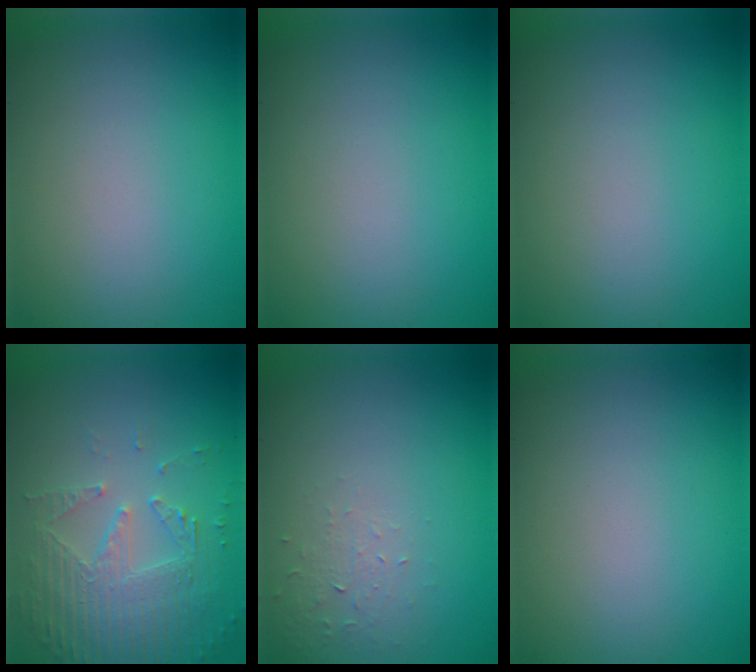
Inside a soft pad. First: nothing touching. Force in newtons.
{"total": 0.0}
{"total": 0.0}
{"total": 5.5, "press": 3.7, "slide": 4.0}
{"total": 1.0, "press": 0.4, "slide": 0.9}
{"total": 0.0}